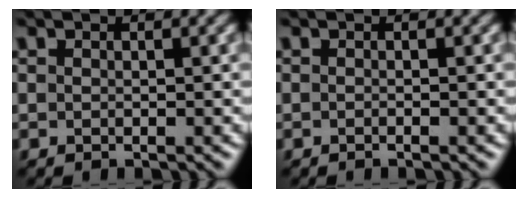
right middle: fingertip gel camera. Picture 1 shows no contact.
{"total": 0.7, "force": [-0.4, 0.2, 0.6], "torque": [-0.007, -0.006, -0.012]}